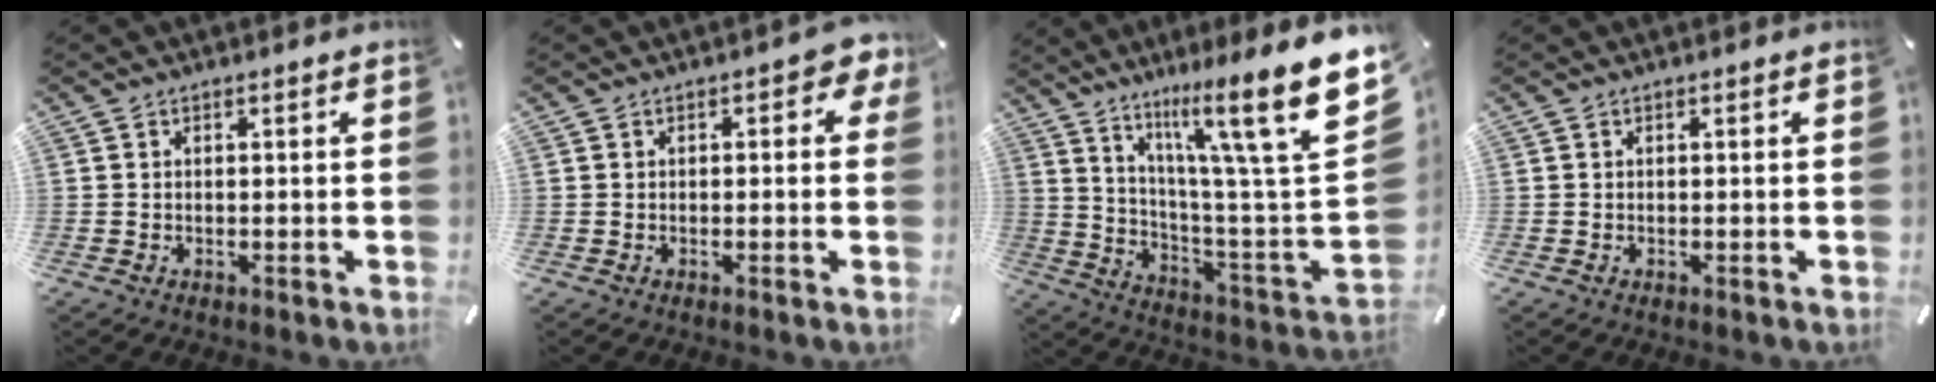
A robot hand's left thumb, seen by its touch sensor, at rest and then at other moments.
{"total": 3.0, "force": [0.4, 1.7, 2.5], "torque": [-0.033, 0.003, 0.003]}
{"total": 20.4, "force": [12.5, 3.2, 15.8], "torque": [-0.232, -0.096, 0.188]}
{"total": 0.0}